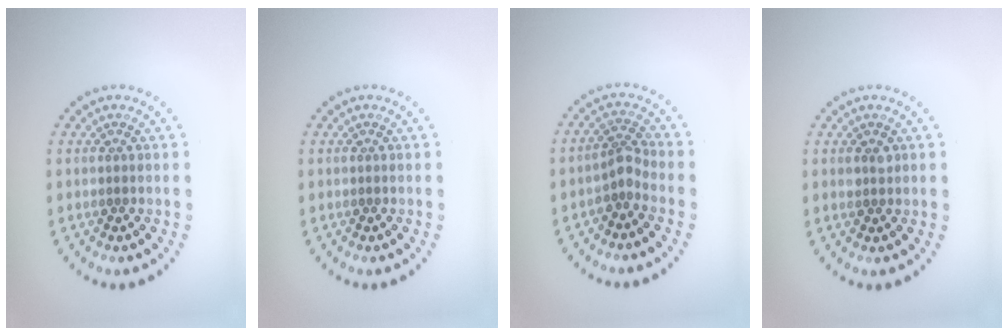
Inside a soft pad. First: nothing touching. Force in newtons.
{"total": 0.0}
{"total": 2.0, "press": 1.4, "slide": 1.4}
{"total": 0.9, "press": 0.9, "slide": 0.3}